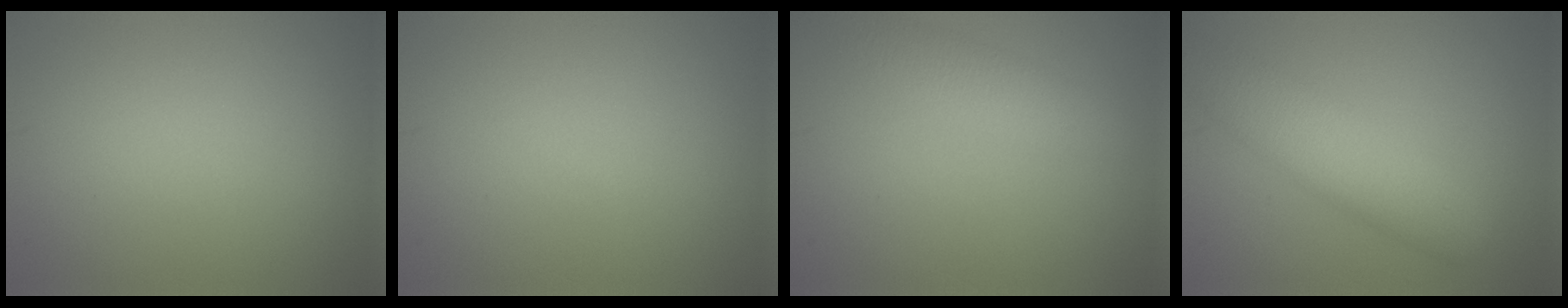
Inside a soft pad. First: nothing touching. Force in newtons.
{"total": 0.0}
{"total": 2.9, "press": 2.9, "slide": 0.2}
{"total": 4.9, "press": 4.9, "slide": 0.1}